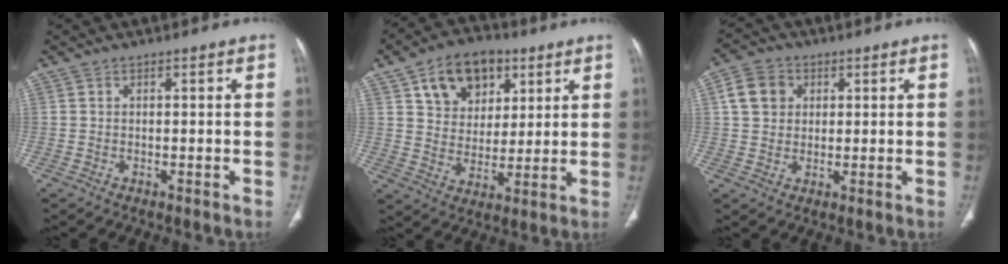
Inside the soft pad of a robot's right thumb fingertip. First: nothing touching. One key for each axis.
{"total": 13.5, "fx": 6.3, "fy": 9.5, "fz": 7.2, "tx": -0.077, "ty": -0.016, "tz": 0.108}
{"total": 6.7, "fx": 1.9, "fy": 5.6, "fz": 3.1, "tx": -0.038, "ty": 0.003, "tz": 0.032}